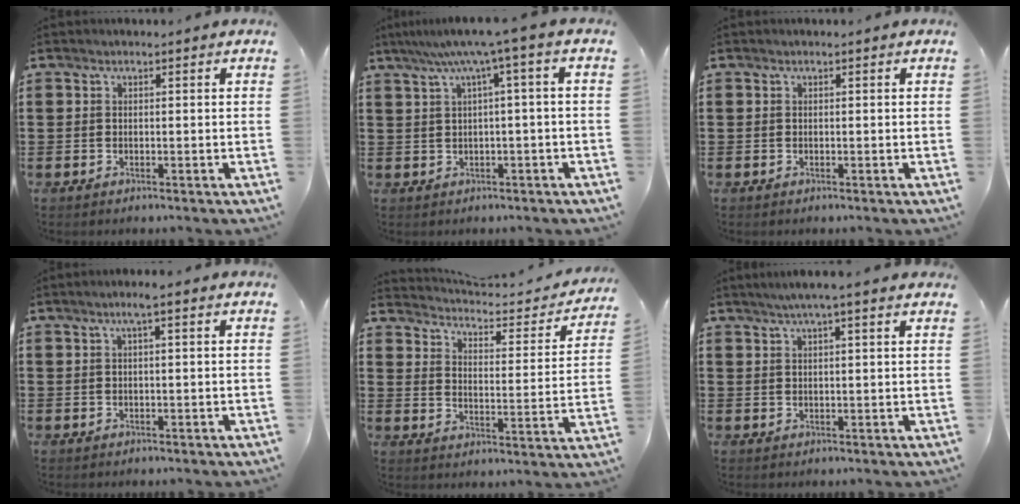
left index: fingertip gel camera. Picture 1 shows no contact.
{"total": 5.5, "force": [1.7, -0.6, 5.2], "torque": [-0.103, -0.008, 0.024]}
{"total": 0.0}
{"total": 2.2, "force": [0.8, 0.0, 2.0], "torque": [-0.040, 0.000, 0.014]}
{"total": 2.8, "force": [2.7, -0.1, 0.8], "torque": [-0.036, -0.027, 0.035]}
{"total": 3.1, "force": [2.3, -0.2, 2.0], "torque": [-0.045, 0.000, 0.041]}